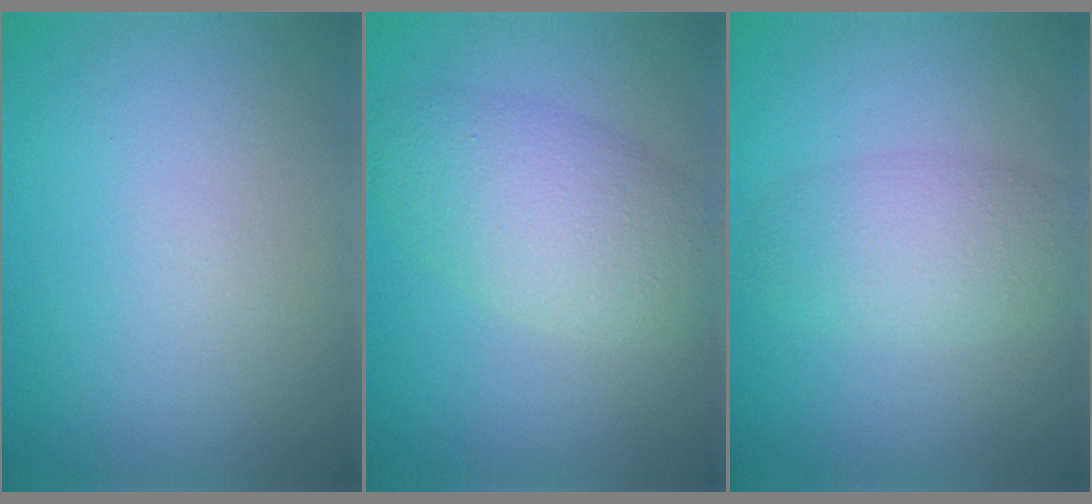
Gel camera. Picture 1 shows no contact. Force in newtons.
{"total": 5.5, "press": 5.5, "slide": 0.2}
{"total": 3.9, "press": 3.9, "slide": 0.1}